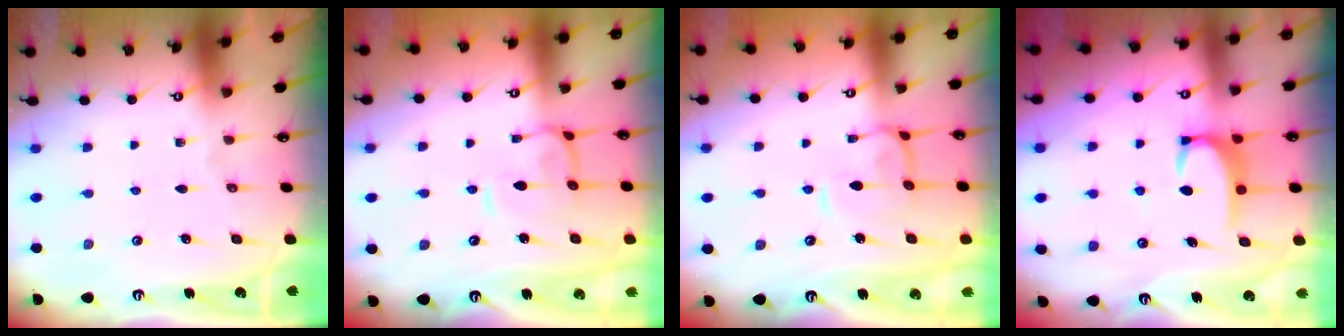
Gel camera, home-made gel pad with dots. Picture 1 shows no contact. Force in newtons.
{"total": 2.9, "press": 2.8, "slide": 0.8}
{"total": 2.9, "press": 2.8, "slide": 0.8}
{"total": 3.5, "press": 3.4, "slide": 0.6}